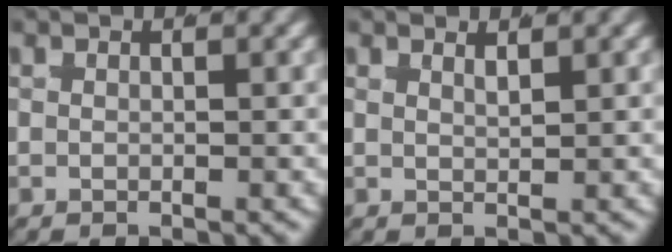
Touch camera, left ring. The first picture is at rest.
{"total": 1.3, "force": [1.1, 0.3, 0.7], "torque": [-0.007, -0.004, 0.019]}